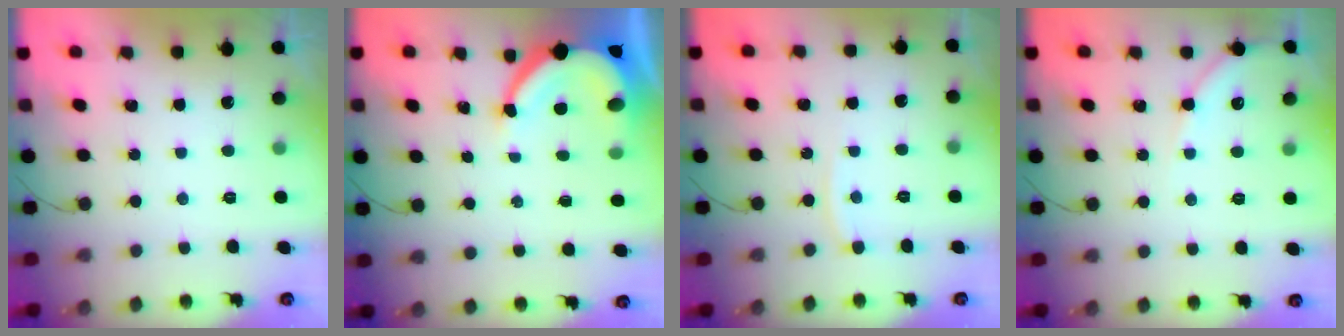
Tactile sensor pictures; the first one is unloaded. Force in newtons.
{"total": 9.0, "press": 9.0, "slide": 1.2}
{"total": 5.9, "press": 5.9, "slide": 0.7}
{"total": 6.6, "press": 6.5, "slide": 0.8}